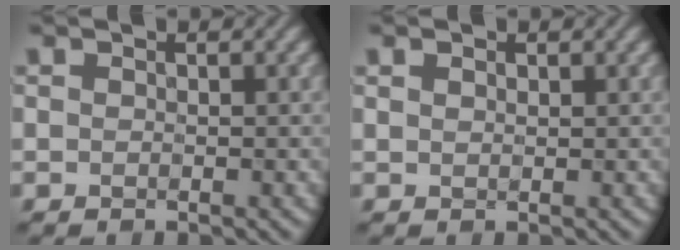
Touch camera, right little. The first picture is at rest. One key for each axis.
{"total": 0.6, "fx": 0.4, "fy": 0.4, "fz": 0.3, "tx": -0.007, "ty": 0.001, "tz": 0.010}